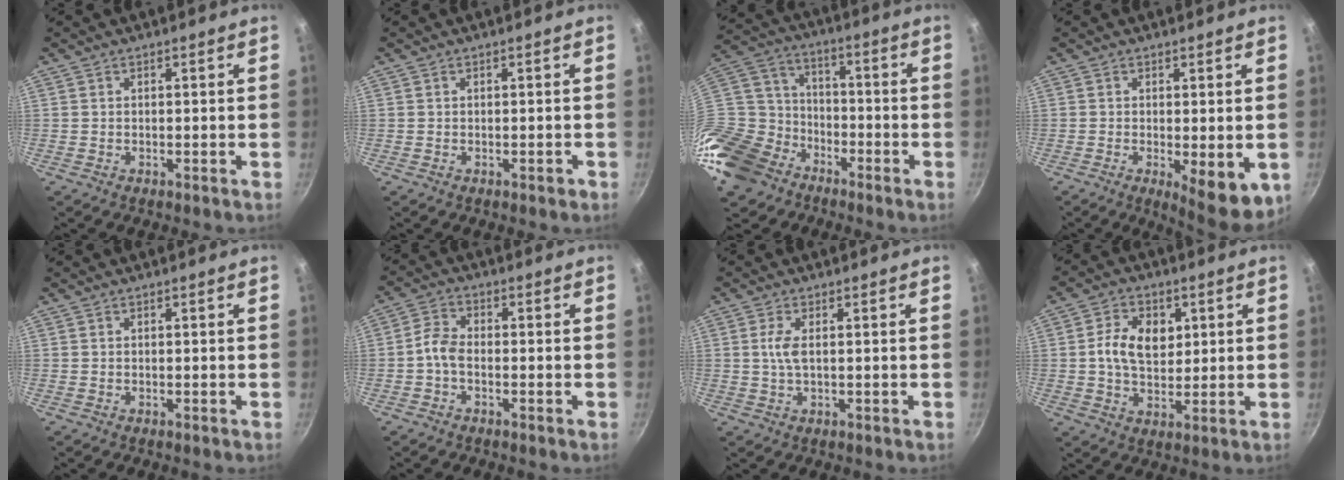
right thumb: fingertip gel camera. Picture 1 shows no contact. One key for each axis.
{"total": 0.7, "fx": -0.4, "fy": 0.3, "fz": 0.4, "tx": 0.001, "ty": 0.000, "tz": -0.007}
{"total": 22.4, "fx": -13.1, "fy": 15.3, "fz": 9.8, "tx": -0.250, "ty": 0.047, "tz": -0.246}
{"total": 8.8, "fx": -2.5, "fy": 3.0, "fz": 7.9, "tx": -0.102, "ty": -0.021, "tz": -0.030}
{"total": 0.0}
{"total": 4.5, "fx": -1.2, "fy": 2.8, "fz": 3.3, "tx": -0.063, "ty": 0.017, "tz": -0.033}
{"total": 3.1, "fx": 0.4, "fy": 1.2, "fz": 2.8, "tx": -0.072, "ty": 0.001, "tz": 0.009}
{"total": 9.1, "fx": 1.7, "fy": 6.2, "fz": 6.4, "tx": -0.091, "ty": -0.005, "tz": 0.031}